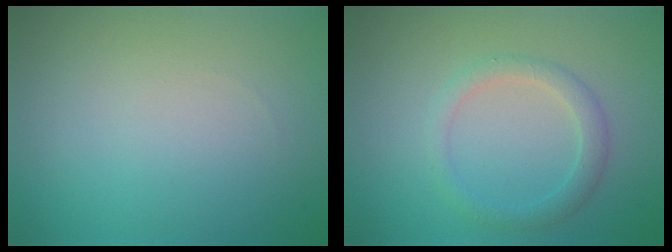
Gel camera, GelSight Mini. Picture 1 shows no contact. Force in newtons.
{"total": 2.1, "press": 2.1, "slide": 0.1}